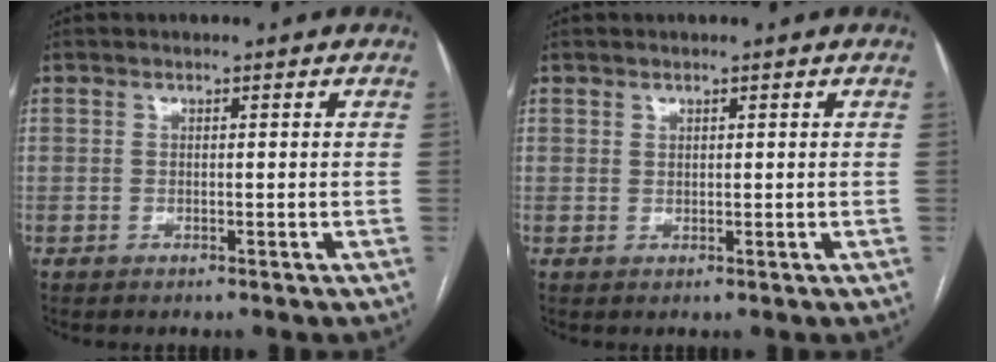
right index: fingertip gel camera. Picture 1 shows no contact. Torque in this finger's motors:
{"motor_torque": [-0.19, -0.13, -0.07, -0.01]}